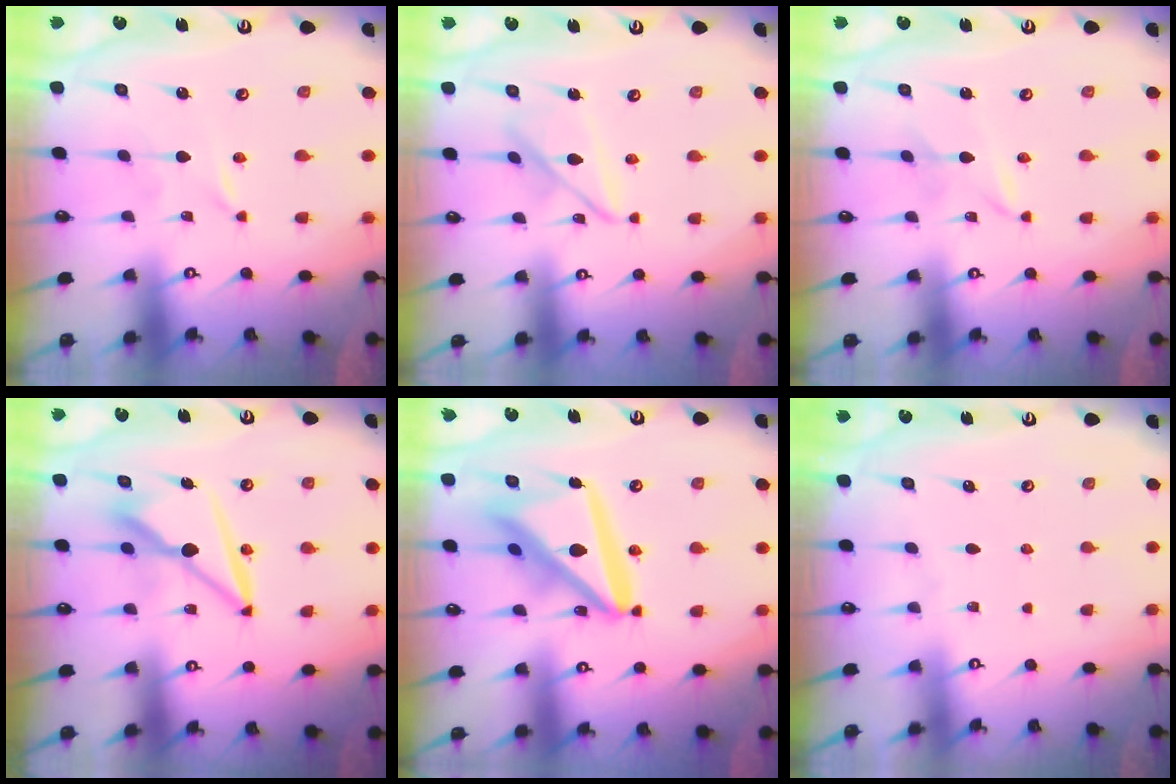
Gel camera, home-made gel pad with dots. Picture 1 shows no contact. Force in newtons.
{"total": 9.0, "press": 9.0, "slide": 0.4}
{"total": 1.5, "press": 1.5, "slide": 0.2}
{"total": 8.7, "press": 8.6, "slide": 1.5}
{"total": 18.8, "press": 18.6, "slide": 2.2}
{"total": 0.0}